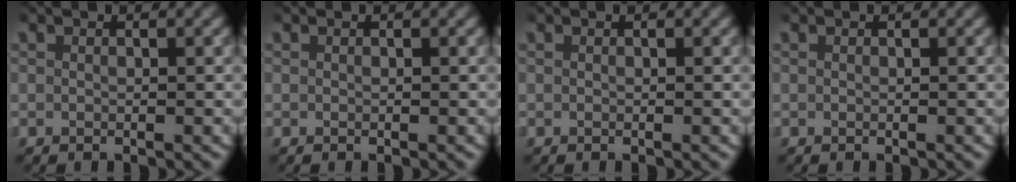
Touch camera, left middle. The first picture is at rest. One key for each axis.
{"total": 0.0}
{"total": 0.0}
{"total": 0.0}